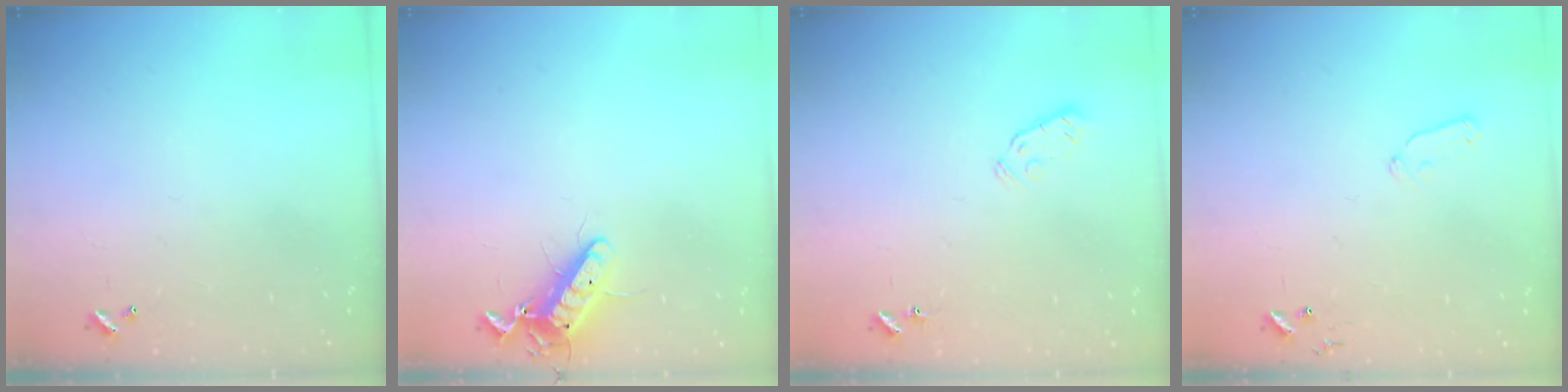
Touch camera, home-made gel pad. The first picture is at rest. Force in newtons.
{"total": 12.1, "press": 12.0, "slide": 1.4}
{"total": 3.8, "press": 3.7, "slide": 0.9}
{"total": 6.0, "press": 5.9, "slide": 1.0}